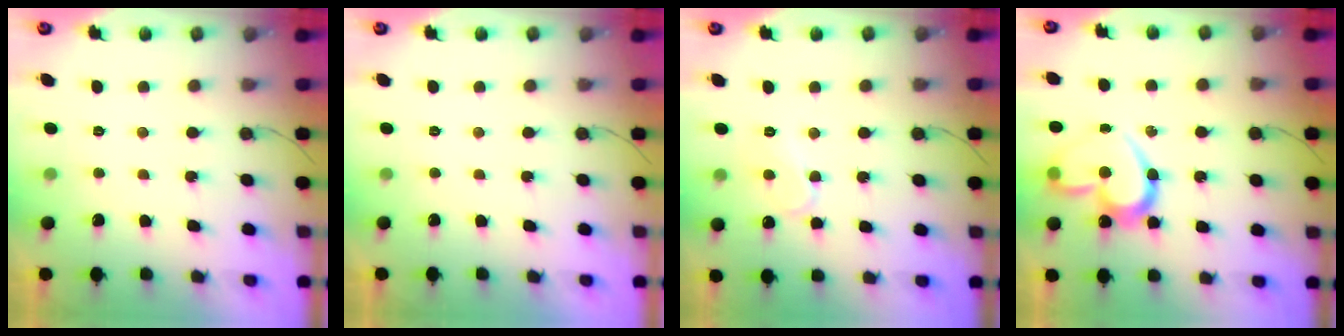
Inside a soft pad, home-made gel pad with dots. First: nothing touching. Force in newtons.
{"total": 1.9, "press": 1.9, "slide": 0.1}
{"total": 6.8, "press": 6.8, "slide": 0.6}
{"total": 19.4, "press": 19.3, "slide": 1.8}